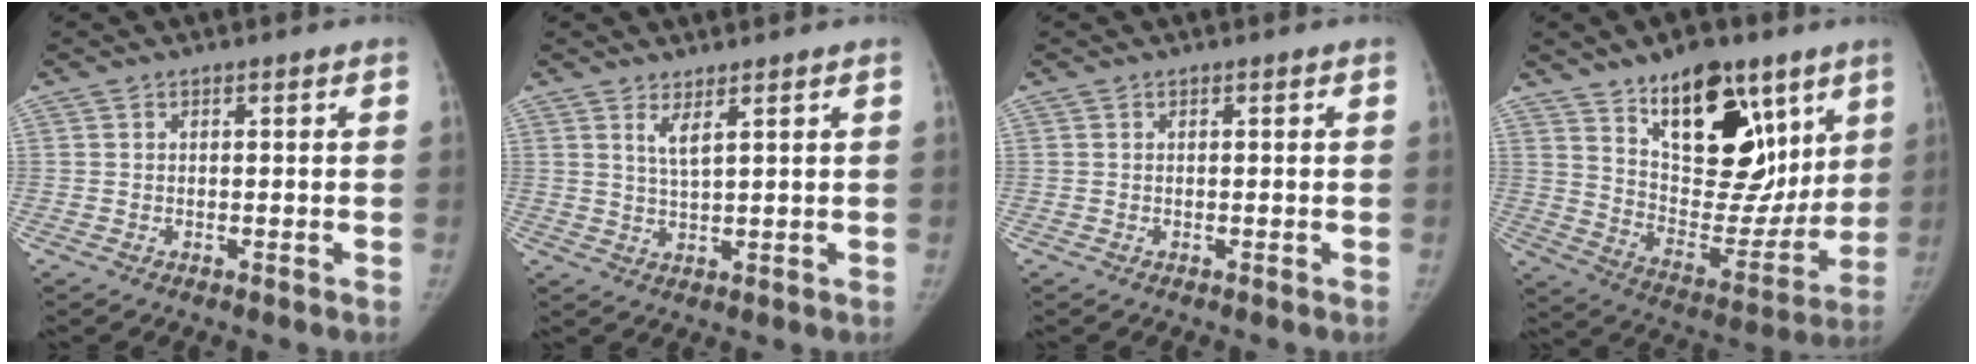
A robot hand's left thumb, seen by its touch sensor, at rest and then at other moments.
{"total": 2.8, "force": [1.7, 0.2, 2.2], "torque": [-0.047, -0.022, 0.037]}
{"total": 0.0}
{"total": 23.7, "force": [12.5, 12.6, 15.8], "torque": [-0.175, -0.058, 0.206]}